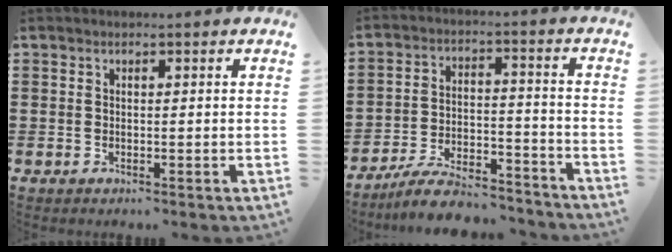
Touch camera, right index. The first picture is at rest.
{"total": 7.9, "force": [-7.3, 1.1, 2.9], "torque": [-0.055, 0.015, -0.140]}